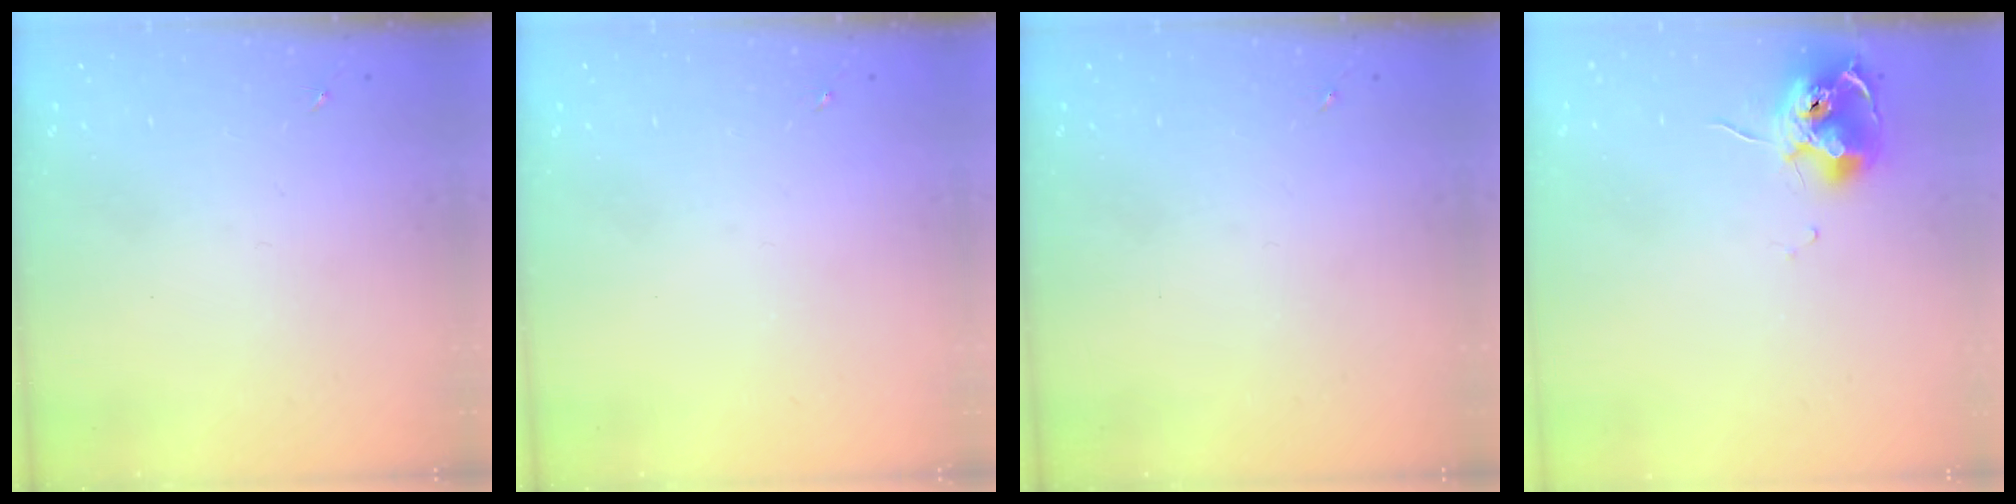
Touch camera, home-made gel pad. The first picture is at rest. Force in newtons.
{"total": 0.0}
{"total": 0.0}
{"total": 11.9, "press": 11.8, "slide": 1.2}